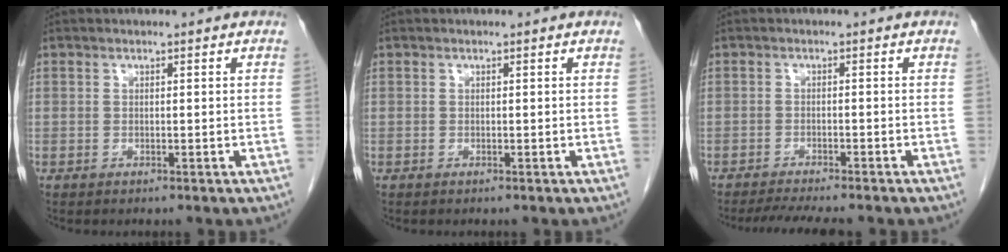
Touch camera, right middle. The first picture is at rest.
{"total": 0.0}
{"total": 6.5, "force": [-5.7, 0.5, 3.1], "torque": [-0.046, -0.014, -0.088]}